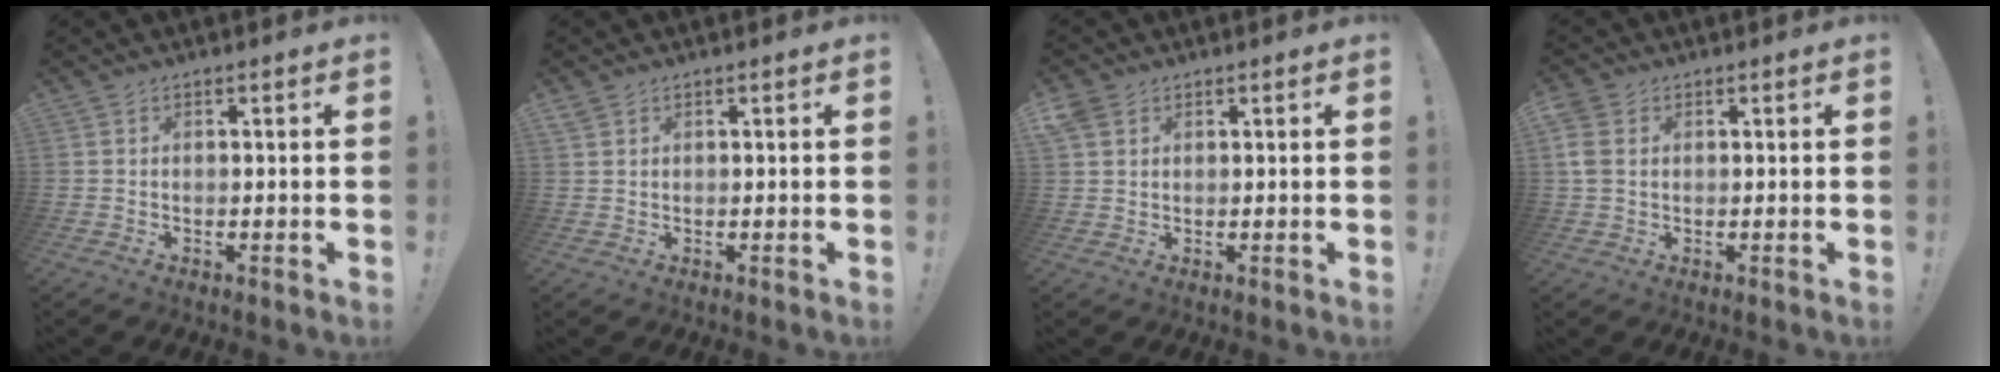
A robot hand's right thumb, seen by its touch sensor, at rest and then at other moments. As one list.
[{"total": 1.7, "force": [1.2, 1.2, 0.4], "torque": [-0.003, -0.002, 0.021]}, {"total": 3.9, "force": [2.2, 2.7, 1.5], "torque": [-0.027, -0.004, 0.045]}, {"total": 5.1, "force": [1.4, 3.9, 3.0], "torque": [-0.073, 0.005, 0.028]}]